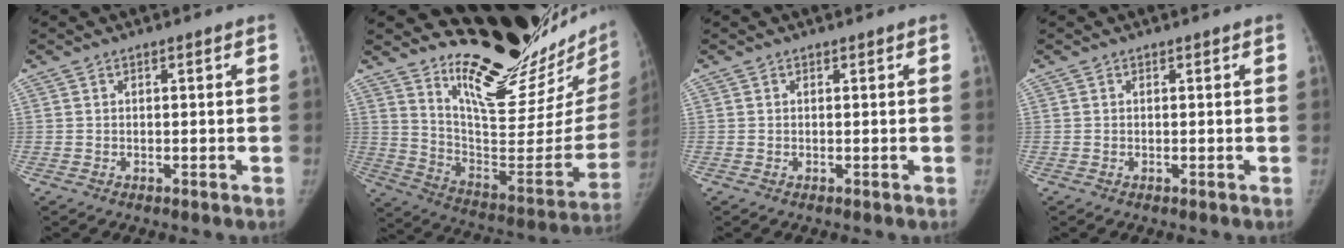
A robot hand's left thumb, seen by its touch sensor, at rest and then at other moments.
{"total": 29.1, "force": [24.0, 7.2, 14.8], "torque": [-0.182, -0.198, 0.341]}
{"total": 0.0}
{"total": 0.0}